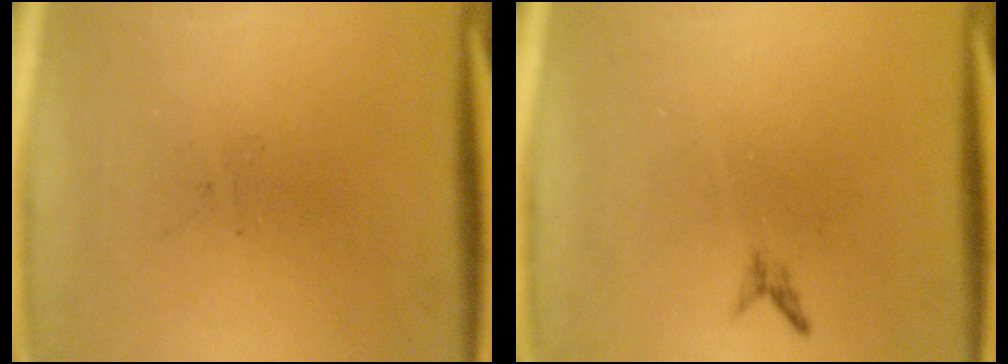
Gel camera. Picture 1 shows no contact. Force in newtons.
{"total": 0.7}